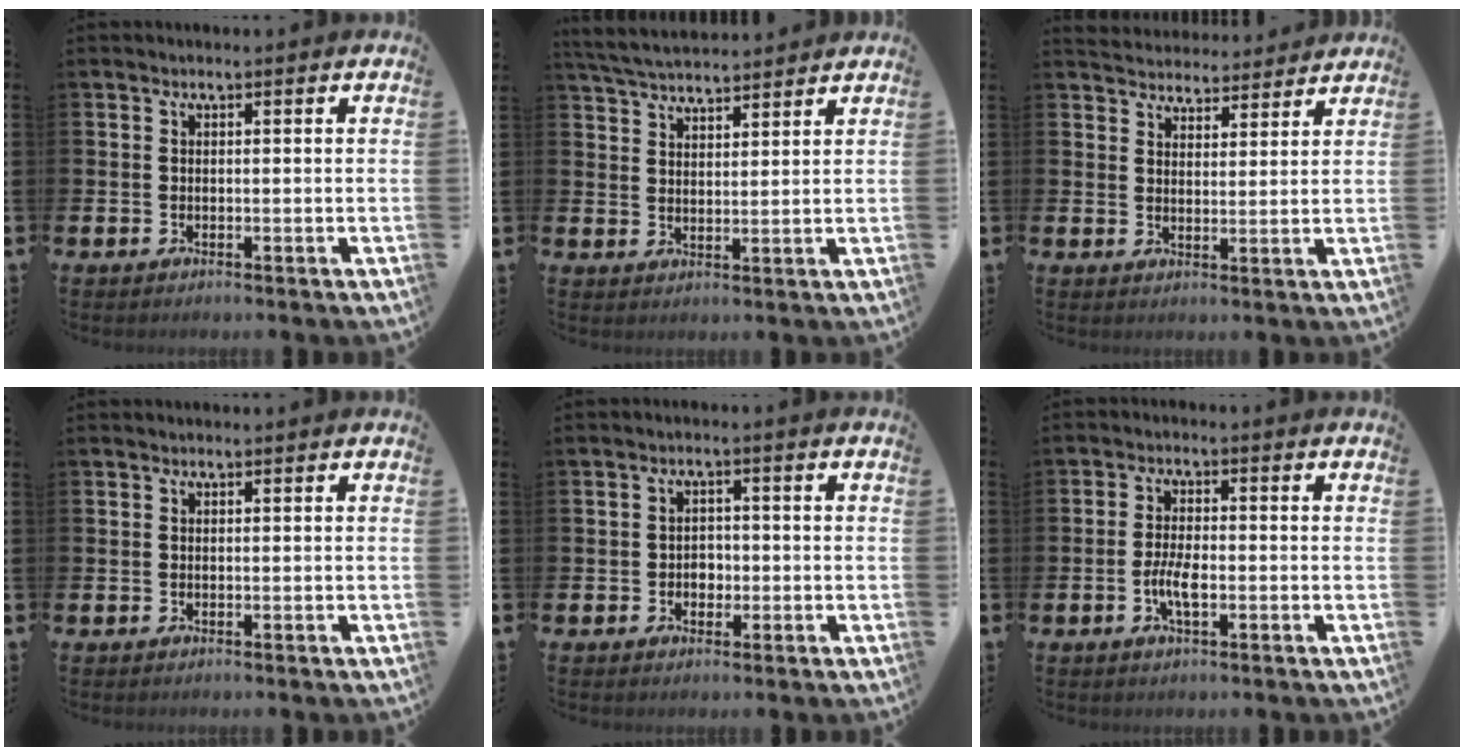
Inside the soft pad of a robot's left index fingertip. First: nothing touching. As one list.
[{"total": 4.9, "force": [4.8, 0.6, 0.6], "torque": [-0.034, -0.021, 0.089]}, {"total": 4.5, "force": [4.3, 1.0, -0.3], "torque": [-0.010, -0.030, 0.079]}, {"total": 0.0}, {"total": 2.2, "force": [-0.6, 1.9, 1.0], "torque": [-0.011, 0.002, -0.017]}, {"total": 3.6, "force": [-1.0, 1.3, 3.2], "torque": [-0.061, -0.001, -0.021]}]